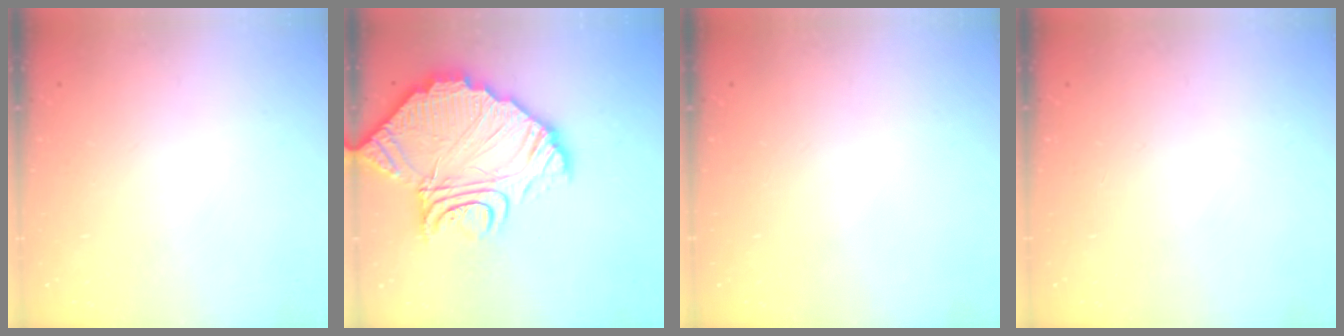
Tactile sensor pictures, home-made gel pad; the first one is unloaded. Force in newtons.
{"total": 21.3, "press": 21.2, "slide": 2.0}
{"total": 0.0}
{"total": 0.0}